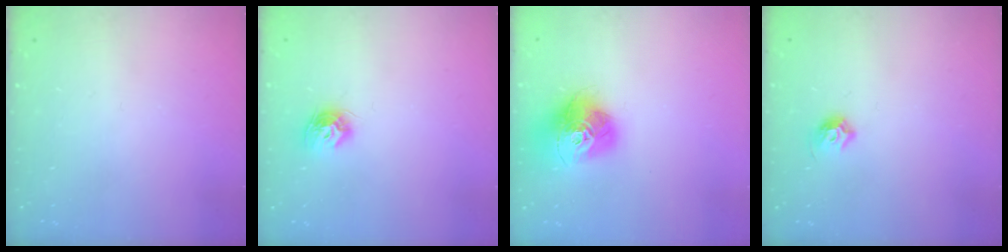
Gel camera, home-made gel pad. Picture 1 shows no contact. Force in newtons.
{"total": 8.3, "press": 8.3, "slide": 0.2}
{"total": 17.0, "press": 16.9, "slide": 1.5}
{"total": 5.7, "press": 5.6, "slide": 1.0}